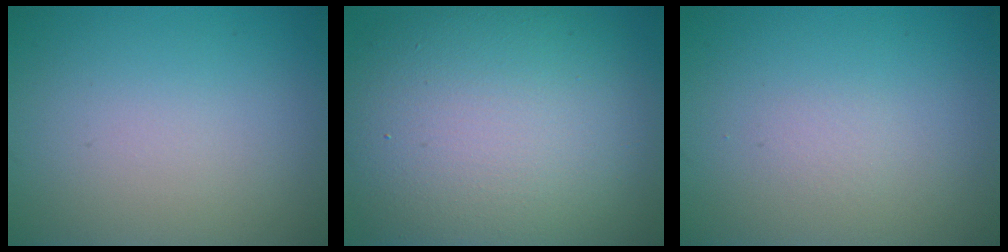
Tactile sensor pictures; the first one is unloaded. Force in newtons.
{"total": 14.0, "press": 14.0, "slide": 0.7}
{"total": 0.6, "press": 0.6, "slide": 0.1}